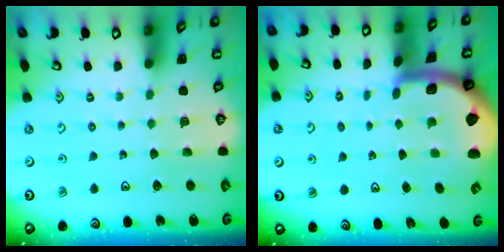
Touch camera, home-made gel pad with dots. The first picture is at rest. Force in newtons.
{"total": 3.5, "press": 3.5, "slide": 0.5}